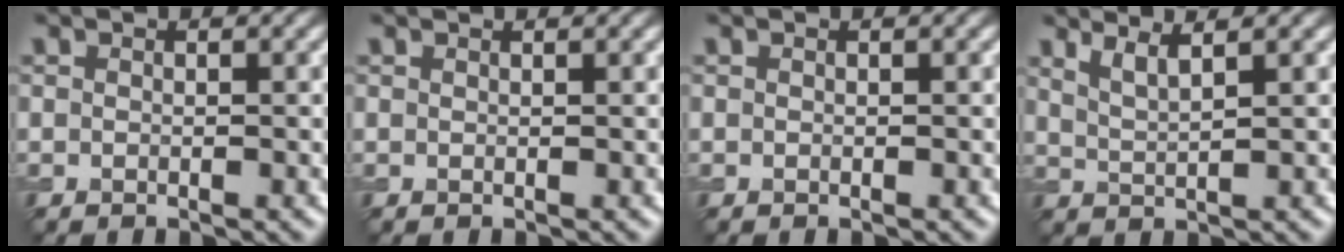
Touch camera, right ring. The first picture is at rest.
{"total": 1.1, "force": [1.0, 0.2, 0.3], "torque": [-0.006, -0.003, 0.006]}
{"total": 0.0}
{"total": 2.4, "force": [1.7, 0.5, 1.6], "torque": [-0.023, 0.003, 0.032]}